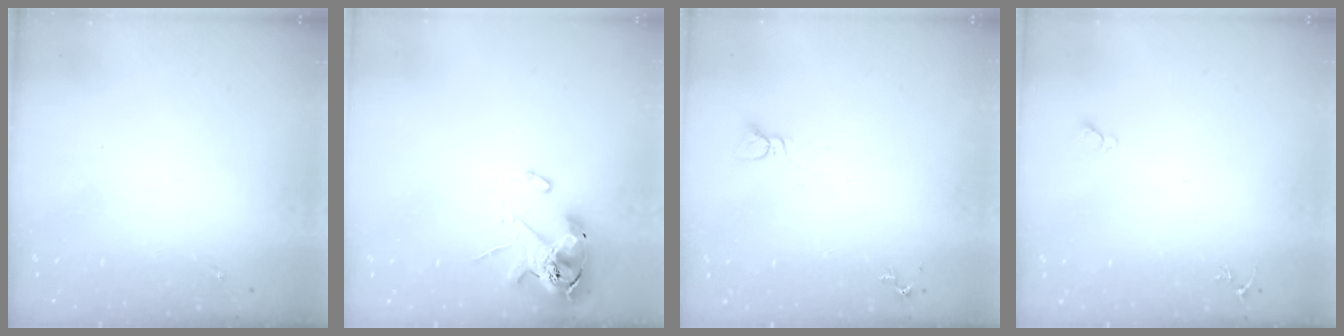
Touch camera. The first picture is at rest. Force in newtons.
{"total": 12.1, "press": 11.9, "slide": 1.9}
{"total": 2.8, "press": 2.8, "slide": 0.1}
{"total": 4.4, "press": 4.4, "slide": 0.4}